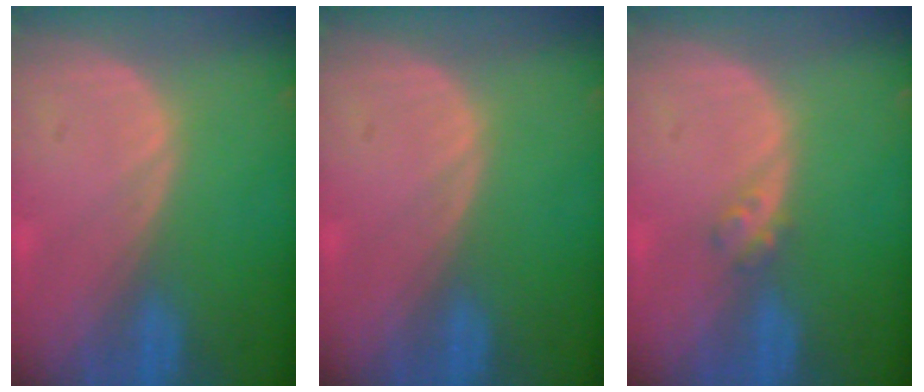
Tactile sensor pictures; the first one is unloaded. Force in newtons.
{"total": 0.0}
{"total": 1.8, "press": 1.5, "slide": 0.9}